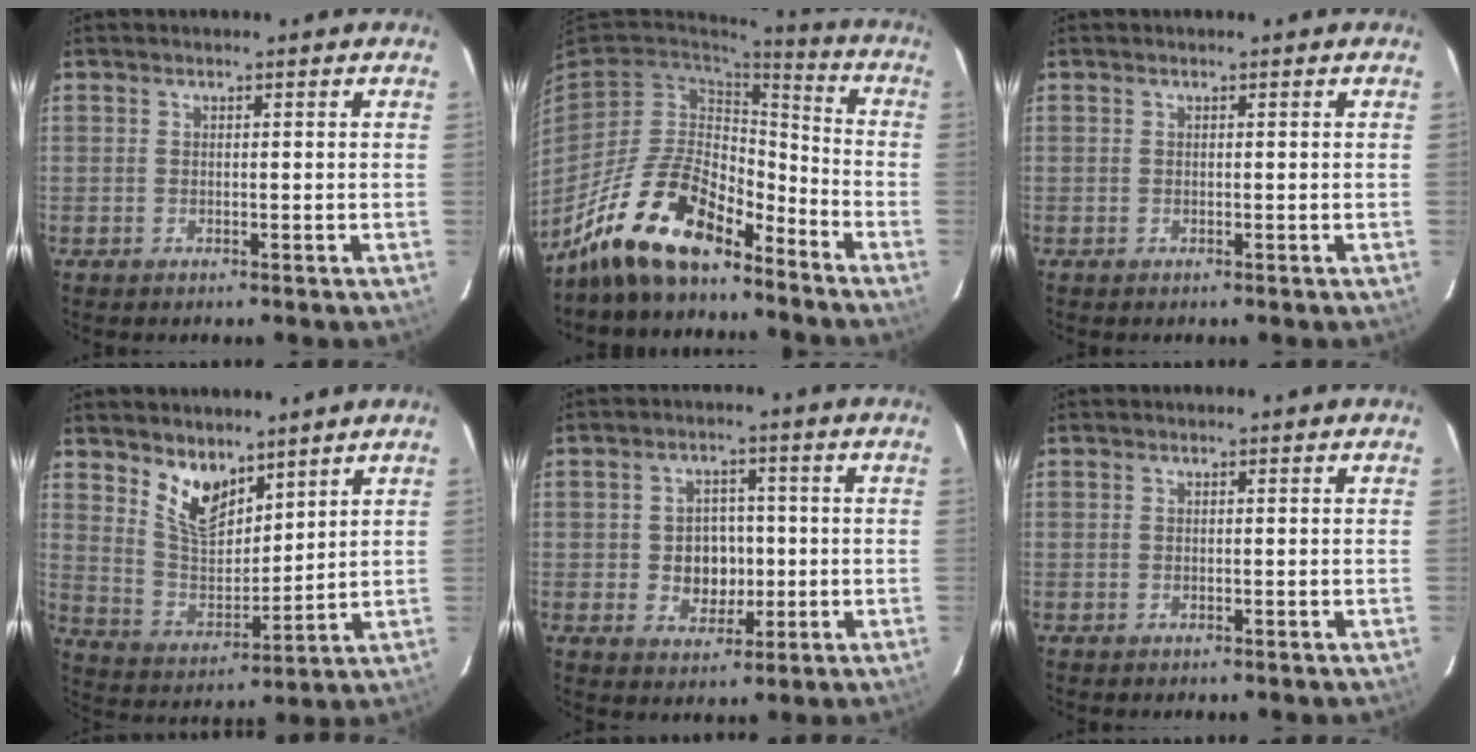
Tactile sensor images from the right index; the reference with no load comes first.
{"total": 16.9, "force": [-12.8, 6.3, 9.1], "torque": [-0.196, 0.005, -0.235]}
{"total": 0.0}
{"total": 9.6, "force": [6.8, 4.7, 4.9], "torque": [-0.088, -0.002, 0.138]}
{"total": 6.4, "force": [-0.6, 5.5, 3.2], "torque": [-0.066, 0.011, 0.001]}
{"total": 0.0}